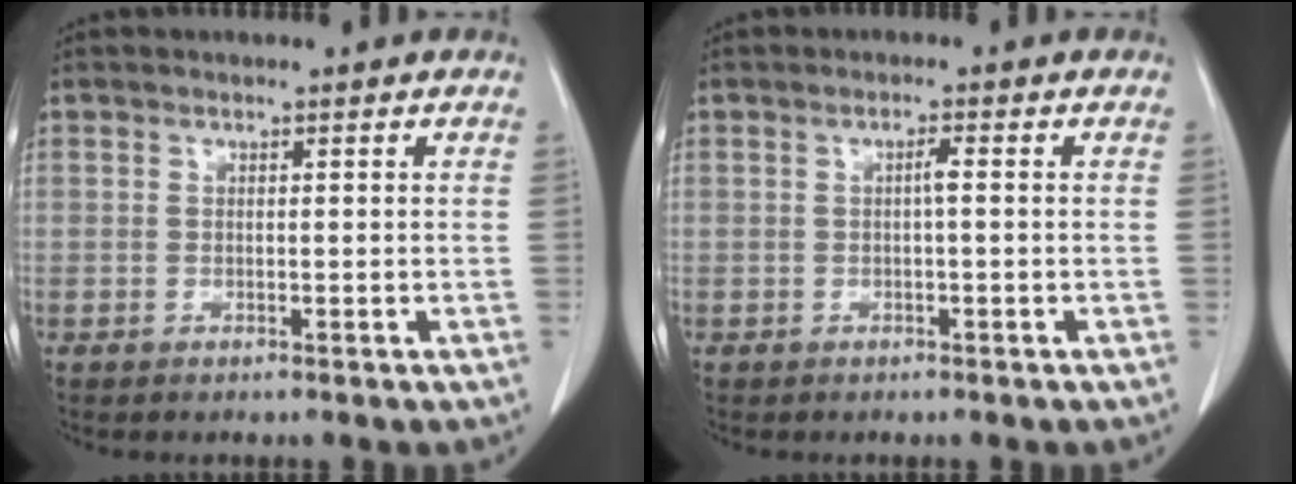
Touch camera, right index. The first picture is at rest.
{"total": 1.3, "force": [0.0, 0.1, 1.3], "torque": [-0.022, 0.003, 0.000]}